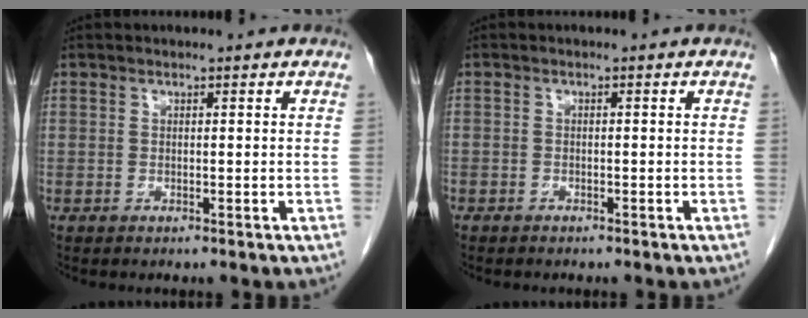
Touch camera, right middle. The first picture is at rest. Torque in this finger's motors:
{"motor_torque": [1.31, -0.83, 0.85, -0.09]}